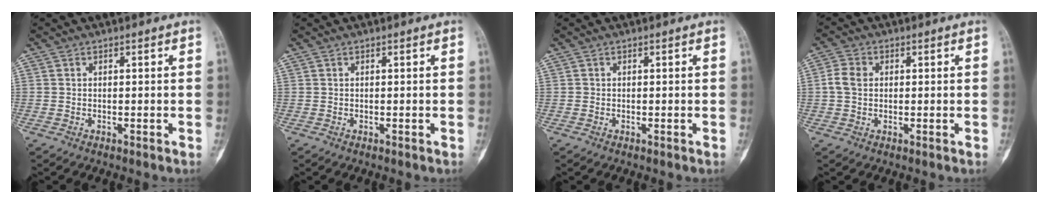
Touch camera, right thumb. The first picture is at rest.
{"total": 0.0}
{"total": 0.0}
{"total": 3.8, "force": [0.3, 3.0, 2.4], "torque": [-0.050, 0.010, 0.000]}